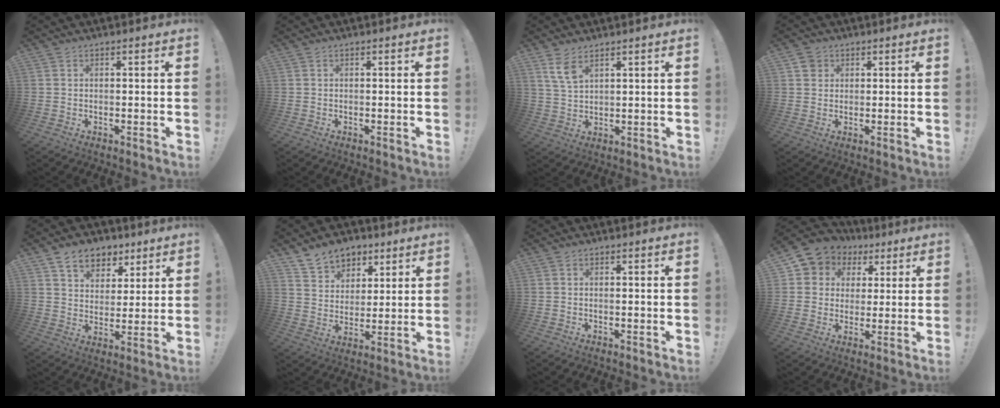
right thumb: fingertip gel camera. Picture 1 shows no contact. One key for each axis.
{"total": 0.0}
{"total": 6.2, "fx": 3.8, "fy": 3.1, "fz": 3.8, "tx": -0.057, "ty": -0.021, "tz": 0.070}
{"total": 3.9, "fx": 1.7, "fy": 3.4, "fz": 0.9, "tx": -0.014, "ty": 0.000, "tz": 0.032}
{"total": 10.0, "fx": 6.3, "fy": 7.0, "fz": 3.3, "tx": -0.045, "ty": -0.037, "tz": 0.121}
{"total": 10.5, "fx": 7.1, "fy": 7.3, "fz": 2.2, "tx": -0.037, "ty": -0.047, "tz": 0.142}
{"total": 0.0}
{"total": 6.9, "fx": 2.2, "fy": 6.4, "fz": 1.6, "tx": -0.023, "ty": -0.017, "tz": 0.046}